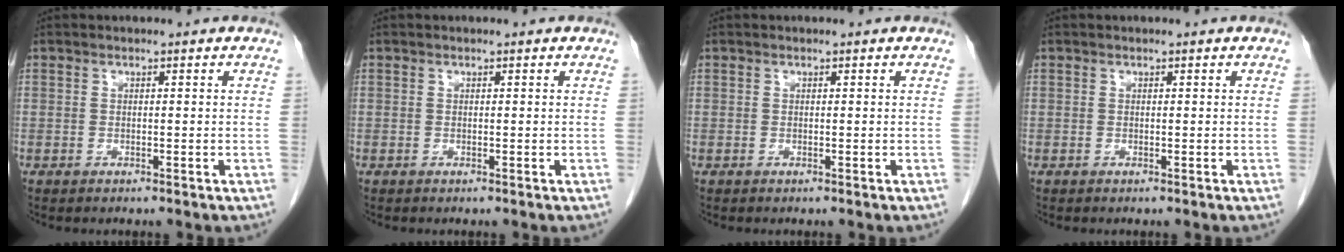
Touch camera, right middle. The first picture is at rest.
{"total": 0.0}
{"total": 0.0}
{"total": 0.0}